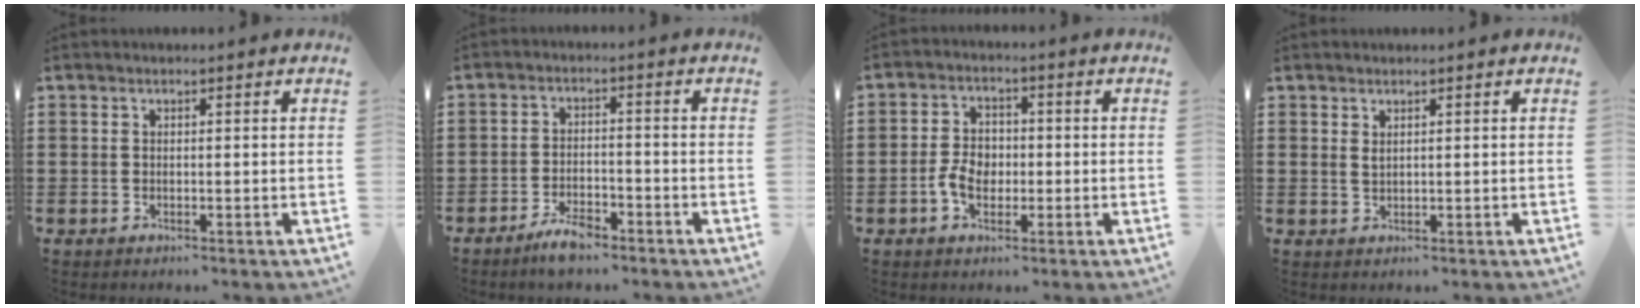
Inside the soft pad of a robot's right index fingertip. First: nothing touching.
{"total": 4.0, "force": [-3.1, 1.2, 2.2], "torque": [-0.043, 0.010, -0.059]}
{"total": 4.4, "force": [-1.1, 3.1, 2.9], "torque": [-0.059, 0.001, -0.024]}
{"total": 1.0, "force": [0.7, 0.4, 0.6], "torque": [-0.014, 0.001, 0.012]}